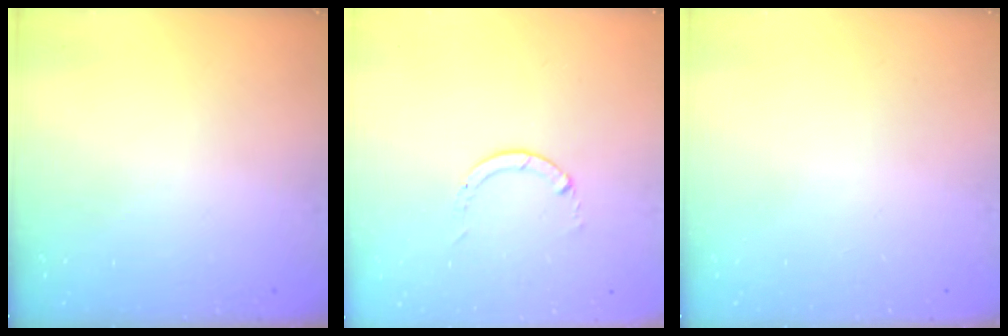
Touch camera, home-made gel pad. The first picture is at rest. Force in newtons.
{"total": 0.6, "press": 0.5, "slide": 0.1}
{"total": 0.0}